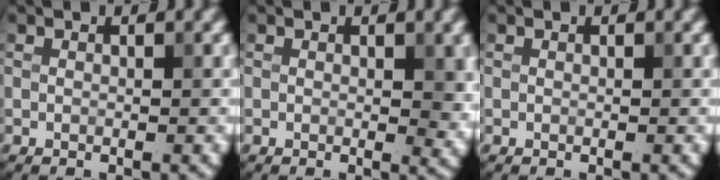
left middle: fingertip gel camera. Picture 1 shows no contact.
{"total": 2.4, "force": [0.3, 1.1, 2.1], "torque": [-0.020, -0.005, 0.005]}
{"total": 0.0}